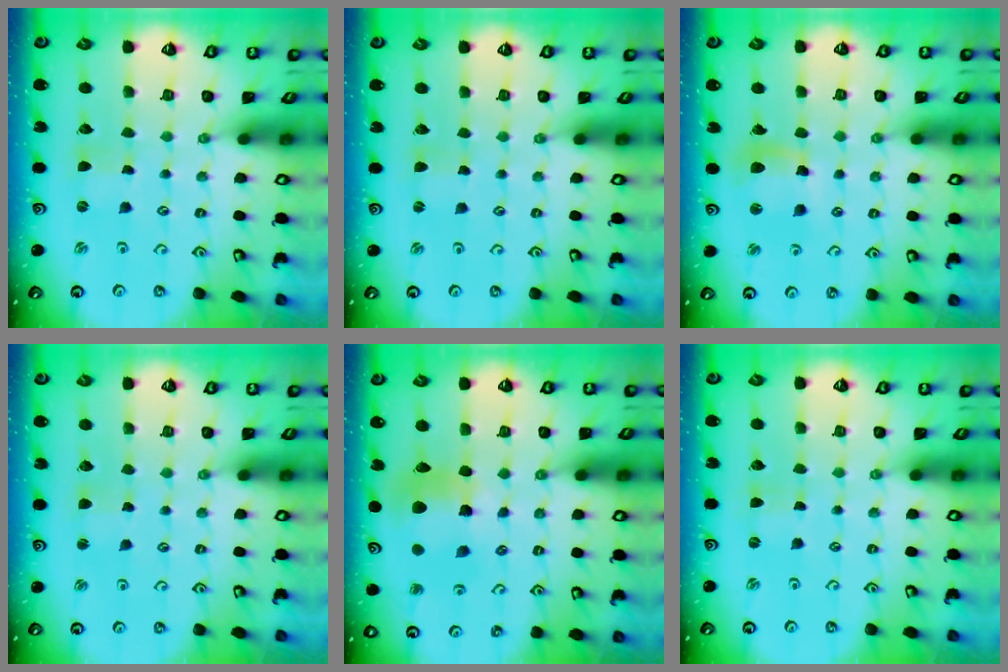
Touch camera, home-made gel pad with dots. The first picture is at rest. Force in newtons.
{"total": 0.6, "press": 0.6, "slide": 0.1}
{"total": 9.8, "press": 9.7, "slide": 1.2}
{"total": 2.0, "press": 2.0, "slide": 0.3}
{"total": 11.2, "press": 11.2, "slide": 1.4}
{"total": 0.0}